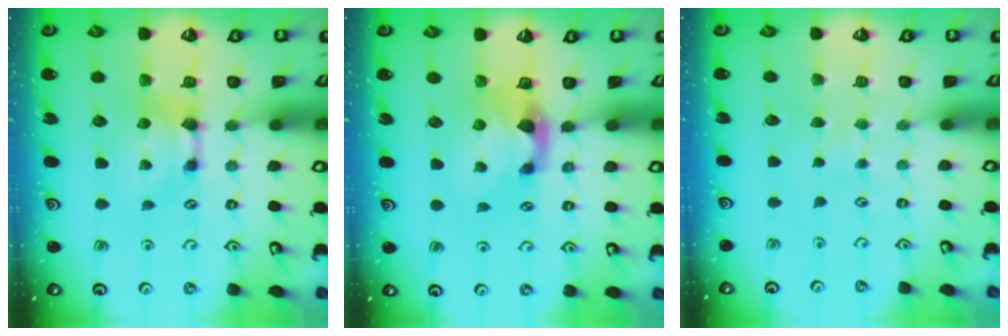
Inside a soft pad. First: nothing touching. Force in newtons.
{"total": 2.1, "press": 1.6, "slide": 1.2}
{"total": 4.1, "press": 4.1, "slide": 0.3}